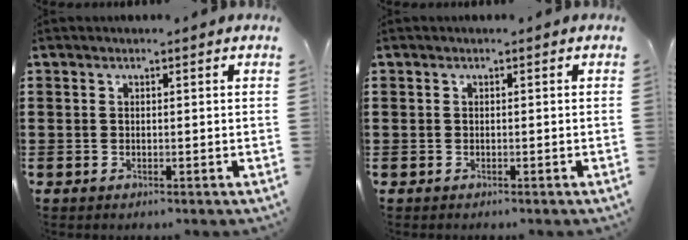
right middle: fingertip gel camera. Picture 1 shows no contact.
{"total": 0.0}